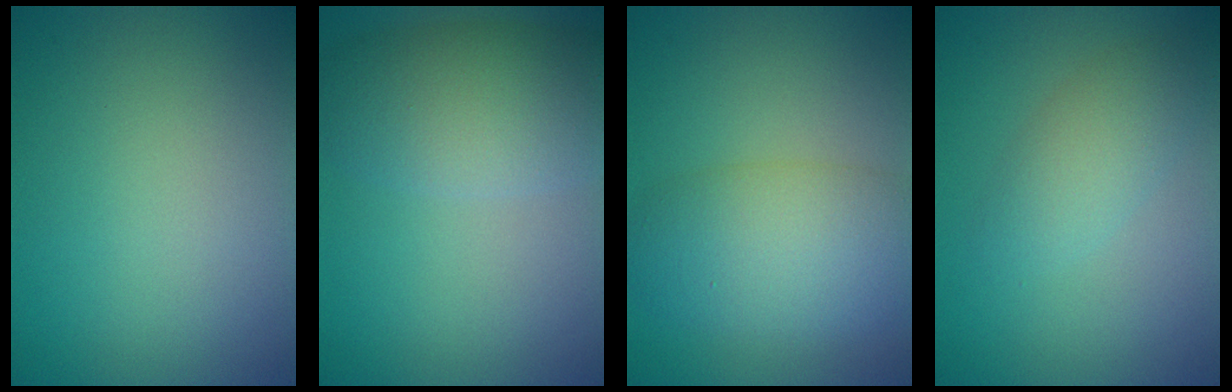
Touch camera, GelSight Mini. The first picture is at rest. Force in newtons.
{"total": 6.0, "press": 6.0, "slide": 0.3}
{"total": 6.7, "press": 6.7, "slide": 0.3}
{"total": 2.8, "press": 2.8, "slide": 0.2}